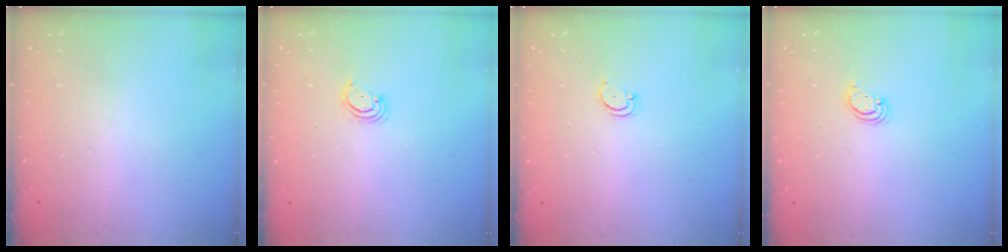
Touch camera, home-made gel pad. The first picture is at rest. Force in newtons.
{"total": 2.9, "press": 2.9, "slide": 0.2}
{"total": 3.0, "press": 3.0, "slide": 0.2}
{"total": 2.4, "press": 2.4, "slide": 0.2}